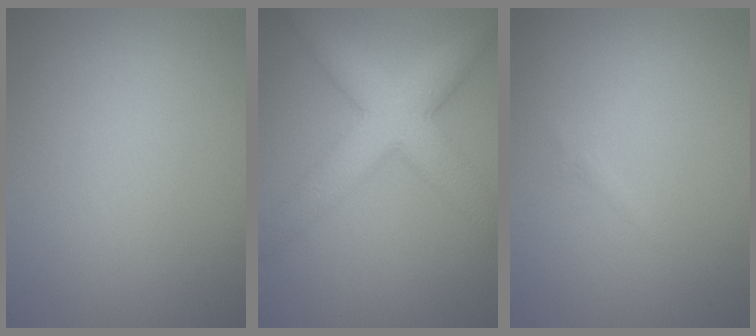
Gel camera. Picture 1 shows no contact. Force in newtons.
{"total": 7.7, "press": 7.7, "slide": 0.1}
{"total": 0.5, "press": 0.5, "slide": 0.0}